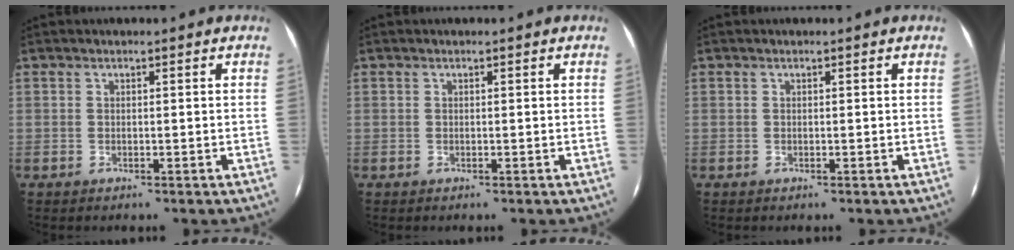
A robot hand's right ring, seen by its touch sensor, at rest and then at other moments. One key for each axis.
{"total": 0.0}
{"total": 0.0}